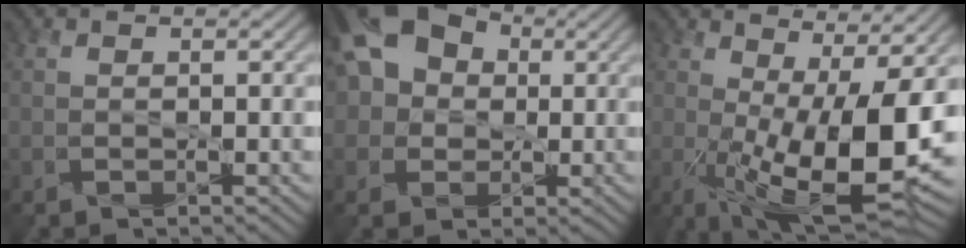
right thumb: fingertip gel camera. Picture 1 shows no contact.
{"total": 11.3, "force": [3.0, 8.9, 6.4], "torque": [-0.134, 0.032, 0.030]}
{"total": 14.6, "force": [-1.1, 5.3, 13.6], "torque": [-0.226, -0.008, -0.008]}